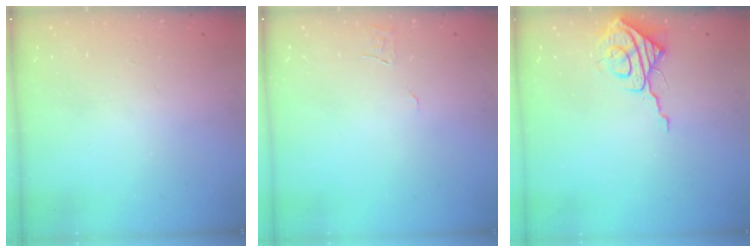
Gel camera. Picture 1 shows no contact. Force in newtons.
{"total": 3.9, "press": 3.9, "slide": 0.3}
{"total": 7.7, "press": 7.7, "slide": 0.4}